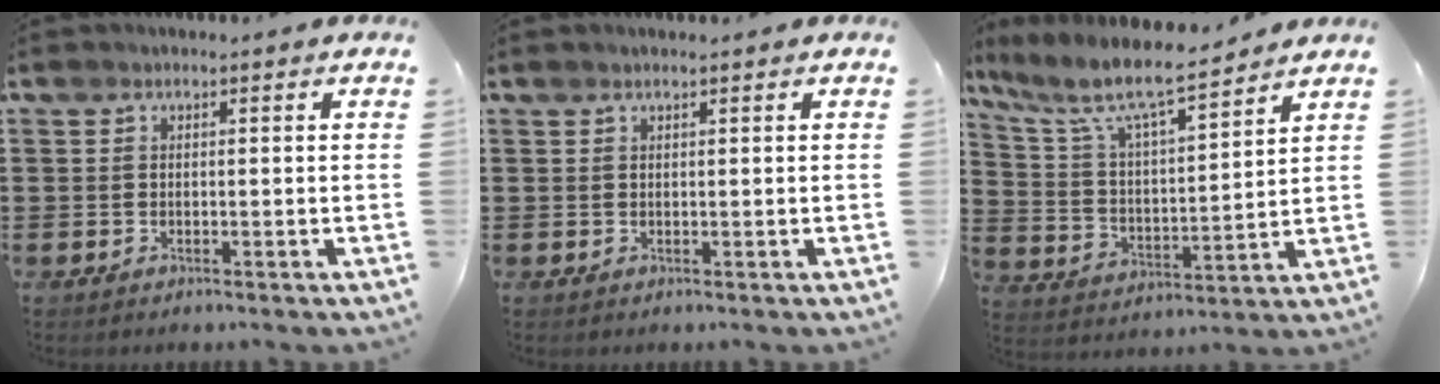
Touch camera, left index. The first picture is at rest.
{"total": 0.6, "force": [0.4, 0.0, 0.3], "torque": [-0.006, 0.000, 0.009]}
{"total": 8.7, "force": [7.0, 1.3, 5.0], "torque": [-0.125, -0.042, 0.115]}